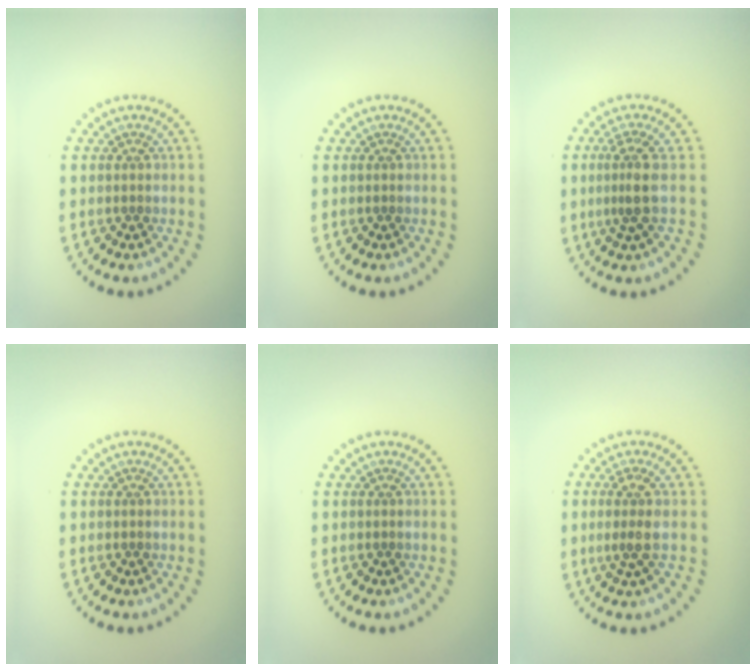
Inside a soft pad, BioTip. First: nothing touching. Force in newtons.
{"total": 0.0}
{"total": 2.7, "press": 1.9, "slide": 1.9}
{"total": 0.0}
{"total": 0.0}
{"total": 2.1, "press": 1.6, "slide": 1.2}